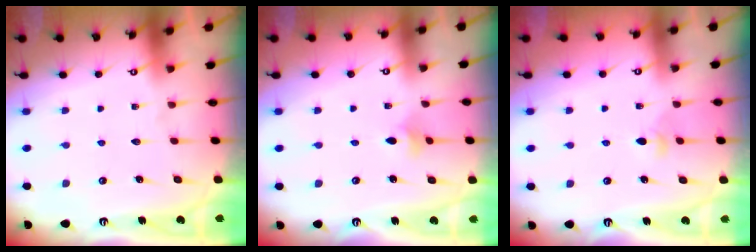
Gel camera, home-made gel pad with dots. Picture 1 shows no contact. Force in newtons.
{"total": 2.6, "press": 2.5, "slide": 0.5}
{"total": 3.3, "press": 3.2, "slide": 0.7}